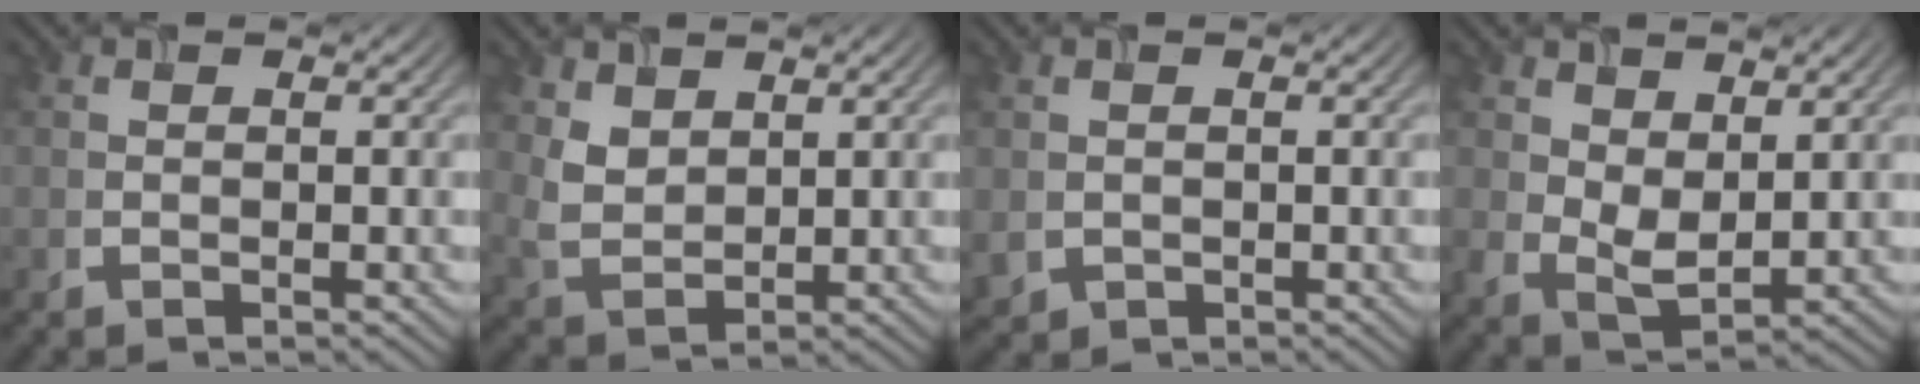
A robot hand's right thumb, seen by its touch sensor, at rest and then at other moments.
{"total": 3.9, "force": [2.3, 2.6, 1.9], "torque": [-0.054, -0.009, 0.052]}
{"total": 1.5, "force": [0.0, 1.4, 0.5], "torque": [-0.019, -0.011, 0.005]}
{"total": 4.8, "force": [2.1, 3.0, 3.0], "torque": [-0.069, -0.013, 0.045]}